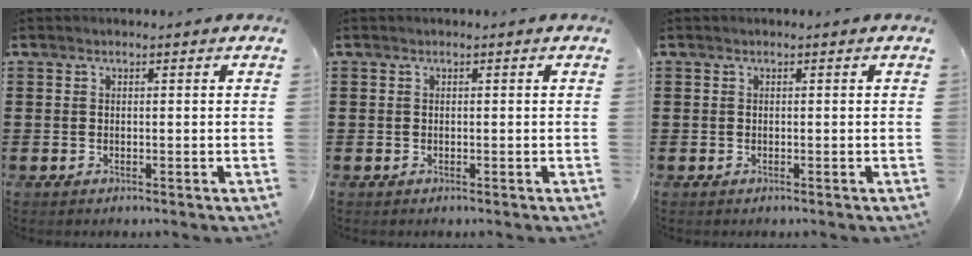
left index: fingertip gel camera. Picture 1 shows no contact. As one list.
[{"total": 0.0}, {"total": 0.0}]